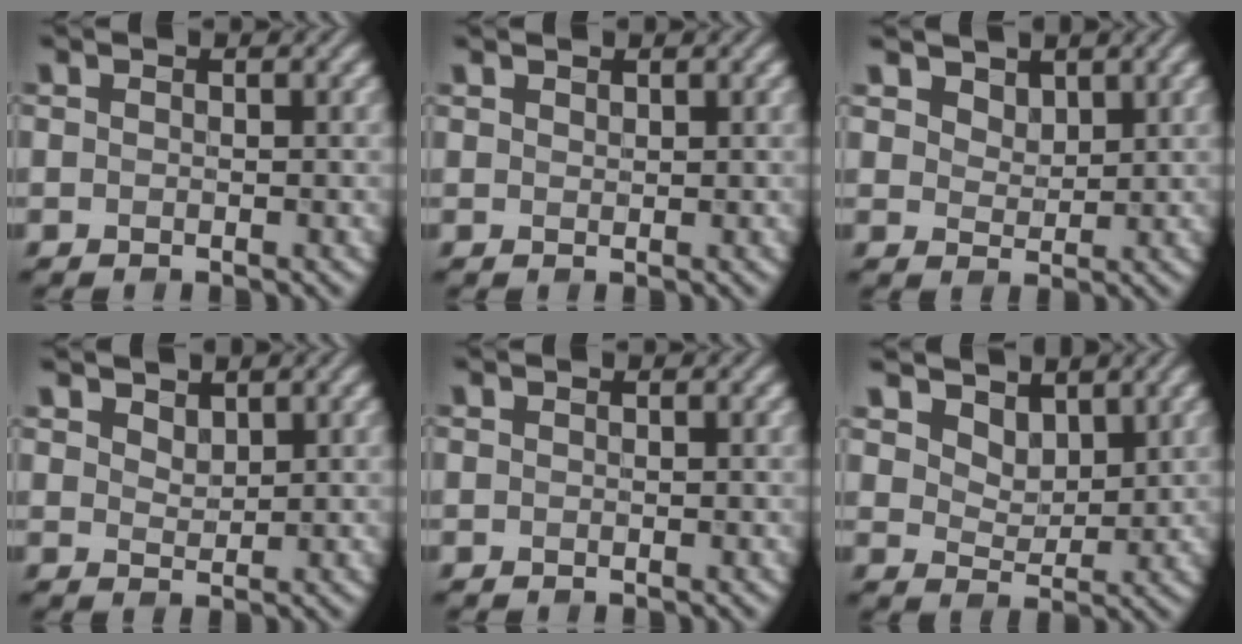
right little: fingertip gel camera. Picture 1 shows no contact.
{"total": 0.7, "force": [0.7, 0.2, 0.1], "torque": [-0.004, -0.001, 0.017]}
{"total": 2.5, "force": [2.1, 1.2, 0.6], "torque": [-0.027, -0.012, 0.043]}
{"total": 1.9, "force": [1.6, 0.8, 0.7], "torque": [-0.016, 0.001, 0.030]}
{"total": 0.0}
{"total": 4.1, "force": [3.2, 2.1, 1.4], "torque": [-0.047, -0.021, 0.061]}